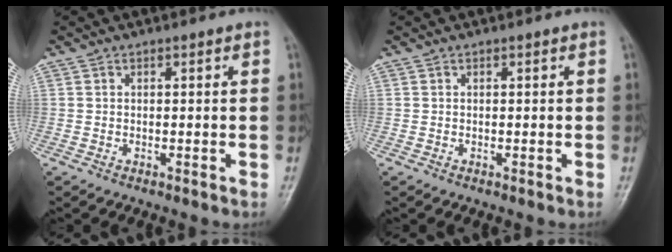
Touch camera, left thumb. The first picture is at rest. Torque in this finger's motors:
{"motor_torque": [-0.04, 0.06, -0.01, -0.10, 0.00]}